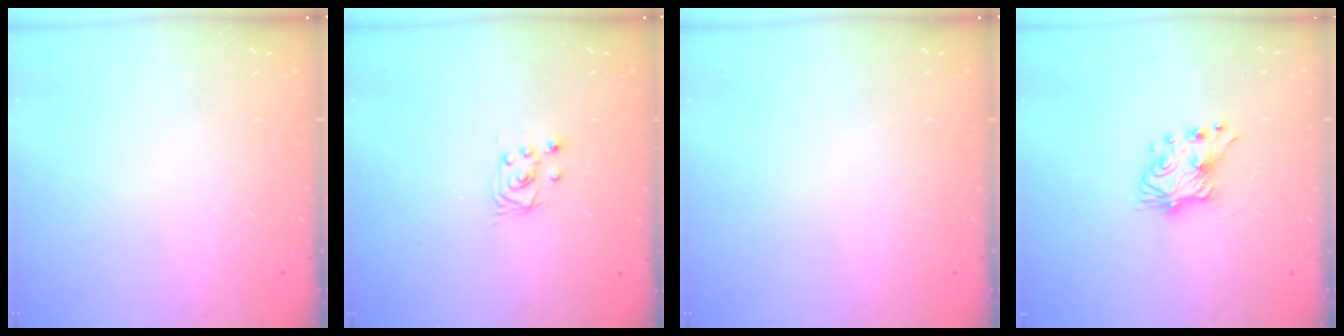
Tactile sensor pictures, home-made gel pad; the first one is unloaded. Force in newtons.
{"total": 3.0, "press": 3.0, "slide": 0.3}
{"total": 0.0}
{"total": 7.1, "press": 7.1, "slide": 0.5}